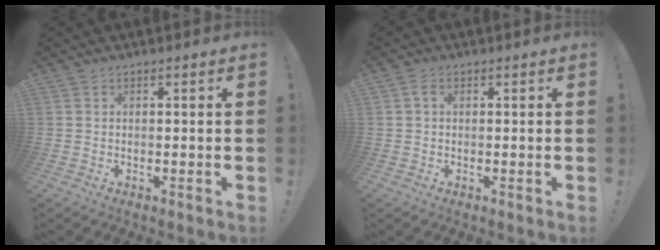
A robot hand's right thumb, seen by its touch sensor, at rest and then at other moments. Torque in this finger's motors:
{"motor_torque": [0.21, 0.23, 0.01, 0.18, -0.05]}